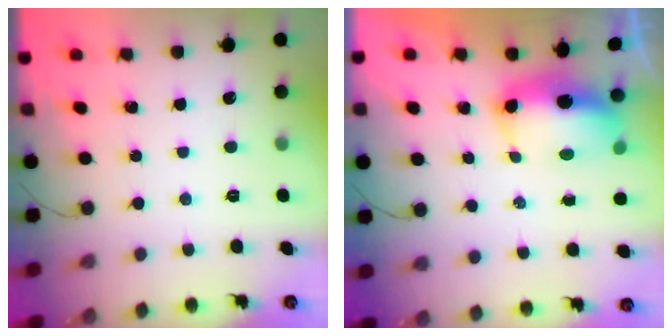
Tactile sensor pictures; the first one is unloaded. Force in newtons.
{"total": 8.8, "press": 8.7, "slide": 1.6}